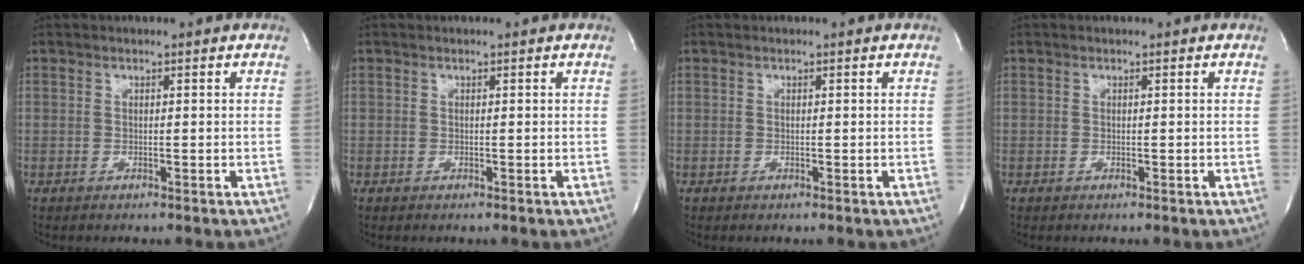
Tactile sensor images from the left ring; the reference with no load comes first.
{"total": 0.0}
{"total": 0.0}
{"total": 0.0}